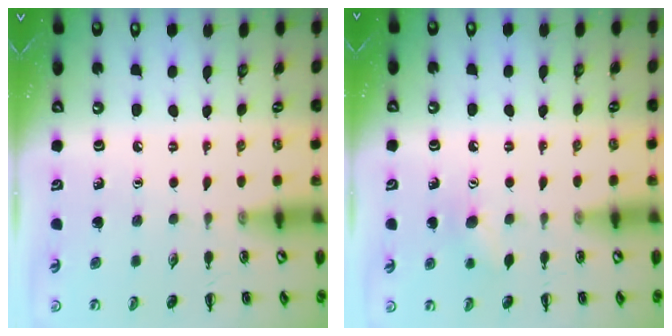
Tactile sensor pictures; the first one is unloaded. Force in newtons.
{"total": 7.5, "press": 7.3, "slide": 1.6}